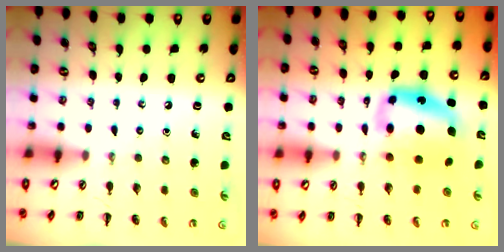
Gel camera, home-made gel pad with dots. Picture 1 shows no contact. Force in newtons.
{"total": 9.8, "press": 9.5, "slide": 2.5}